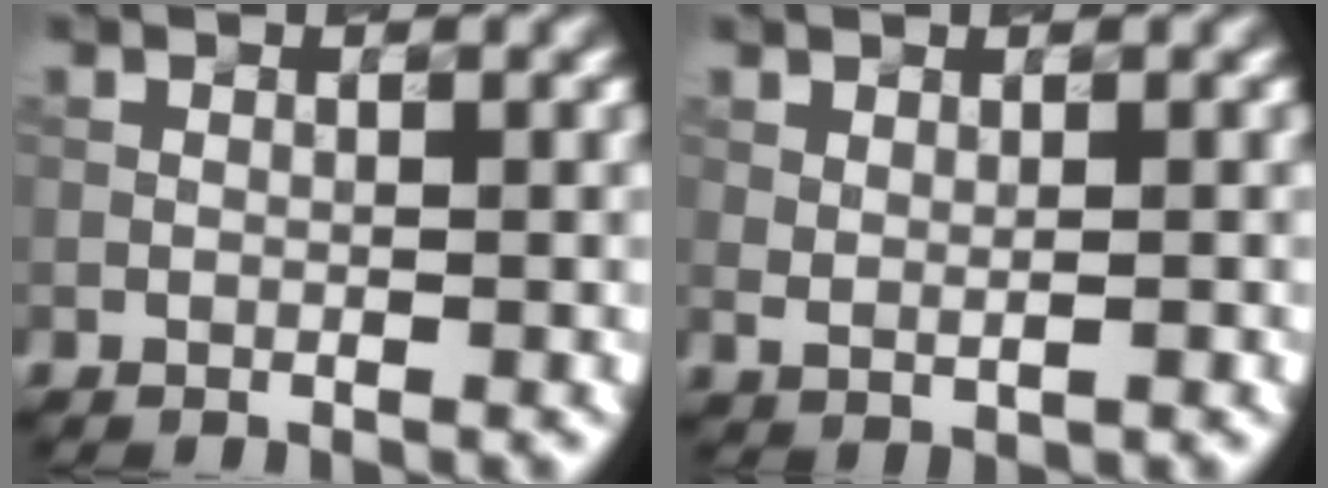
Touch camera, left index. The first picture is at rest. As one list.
[{"total": 1.2, "force": [0.5, 0.6, 0.8], "torque": [-0.016, -0.005, 0.016]}]